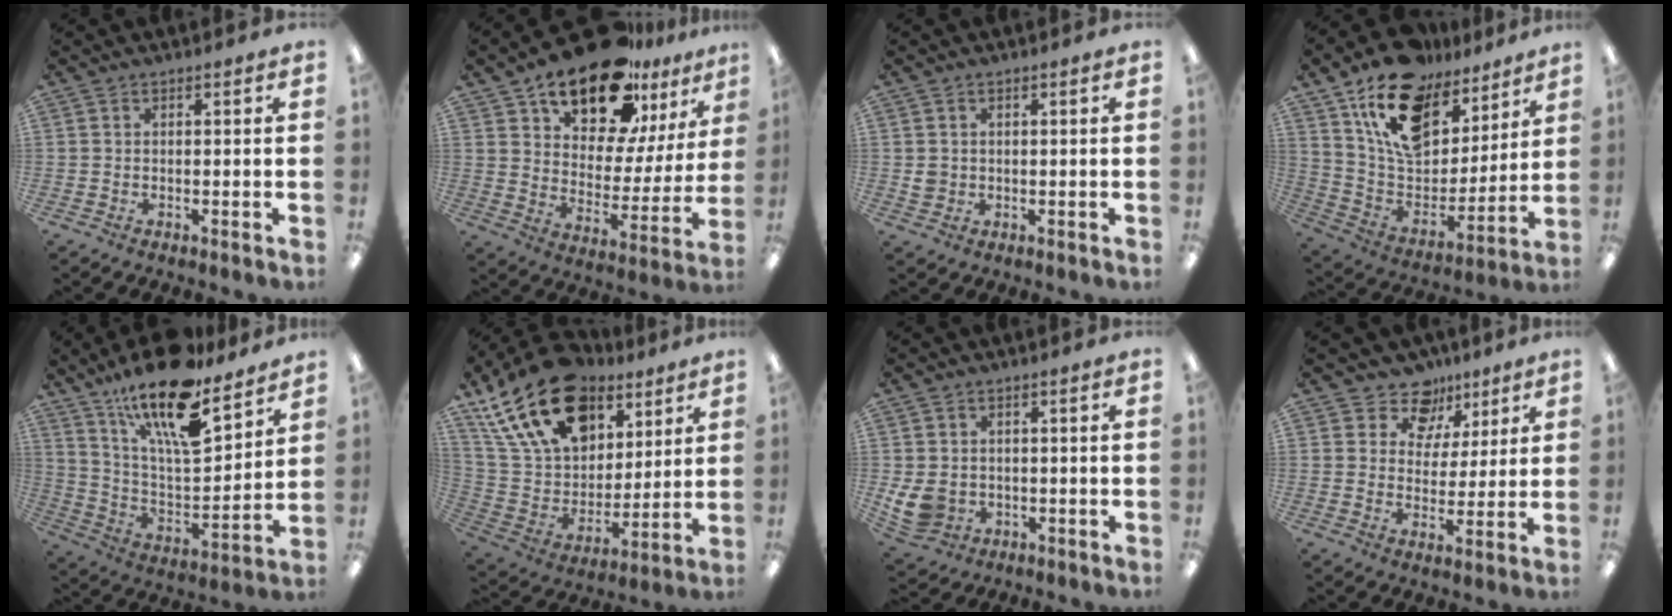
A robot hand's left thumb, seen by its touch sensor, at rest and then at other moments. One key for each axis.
{"total": 20.0, "fx": 15.1, "fy": 8.7, "fz": 9.7, "tx": -0.163, "ty": -0.095, "tz": 0.263}
{"total": 2.4, "fx": 0.5, "fy": 2.3, "fz": 0.7, "tx": -0.007, "ty": 0.001, "tz": 0.008}
{"total": 18.6, "fx": 12.1, "fy": 10.8, "fz": 9.1, "tx": -0.161, "ty": -0.066, "tz": 0.218}
{"total": 21.0, "fx": 15.3, "fy": 6.5, "fz": 12.8, "tx": -0.221, "ty": -0.098, "tz": 0.261}
{"total": 23.9, "fx": 14.0, "fy": 14.6, "fz": 12.7, "tx": -0.237, "ty": -0.062, "tz": 0.256}
{"total": 6.7, "fx": -0.4, "fy": 5.7, "fz": 3.5, "tx": -0.075, "ty": 0.002, "tz": -0.006}
{"total": 10.0, "fx": 6.7, "fy": 7.1, "fz": 2.3, "tx": -0.038, "ty": -0.044, "tz": 0.124}